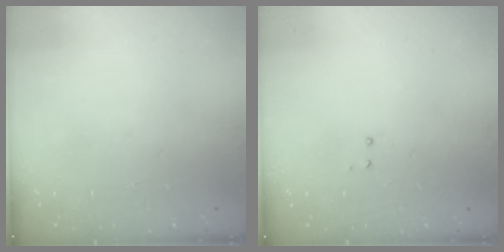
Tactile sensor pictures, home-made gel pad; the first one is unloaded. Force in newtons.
{"total": 2.9, "press": 2.8, "slide": 0.6}